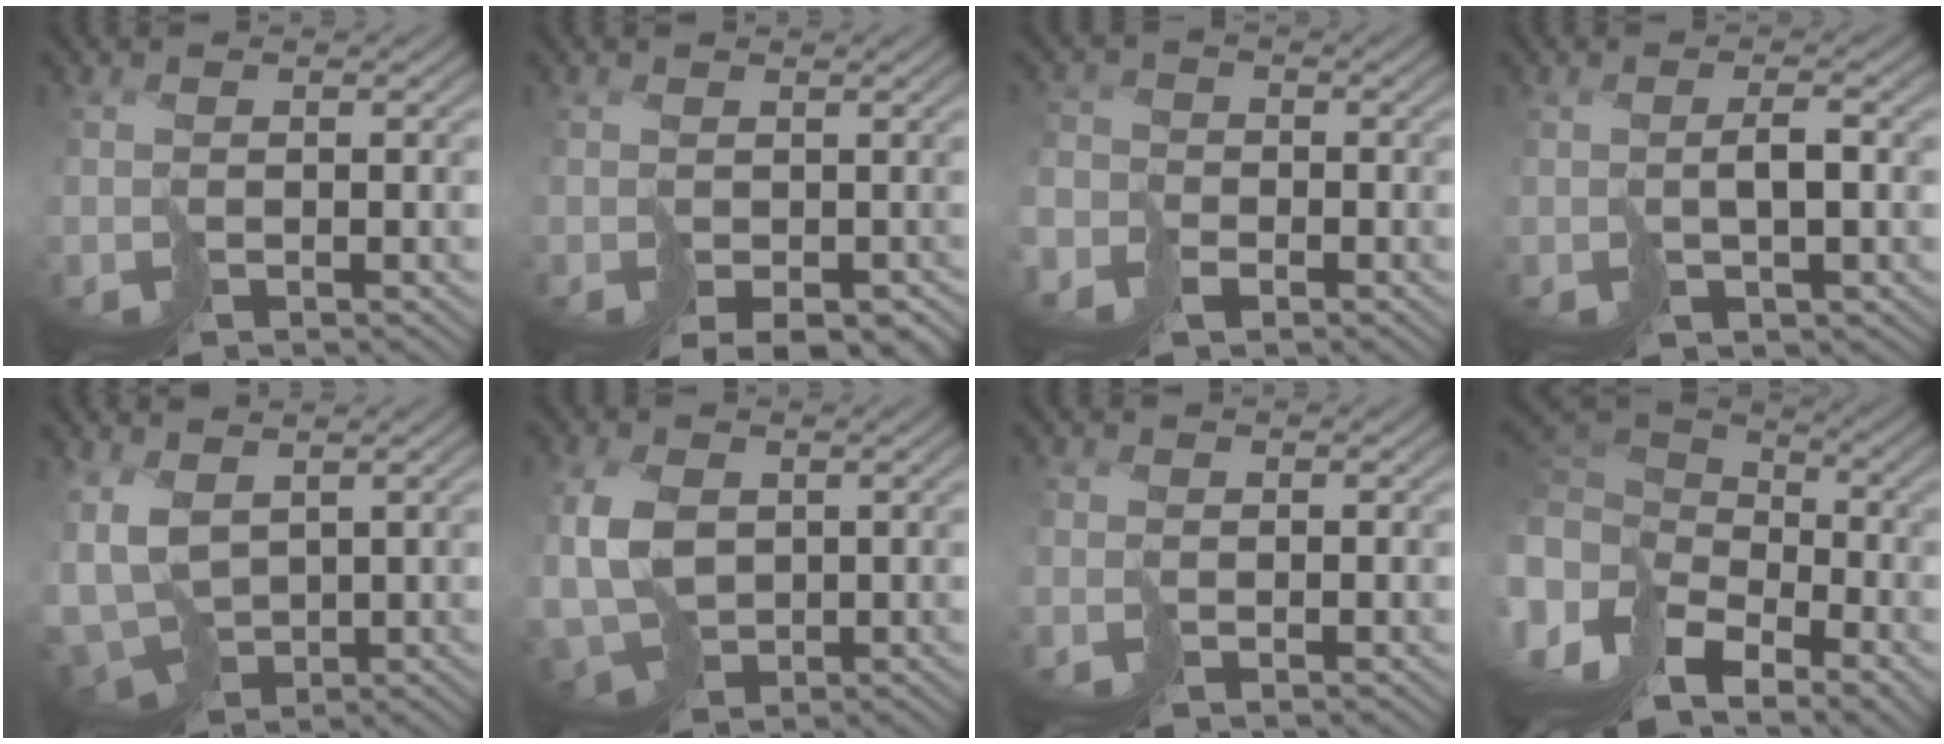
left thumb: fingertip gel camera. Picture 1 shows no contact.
{"total": 4.3, "force": [-1.7, 3.0, 2.7], "torque": [-0.048, -0.020, -0.007]}
{"total": 3.9, "force": [-2.7, 2.6, 1.0], "torque": [-0.016, -0.003, -0.062]}
{"total": 2.4, "force": [0.3, 1.1, 2.1], "torque": [-0.044, 0.002, 0.015]}
{"total": 7.7, "force": [-0.3, 5.3, 5.7], "torque": [-0.152, -0.029, 0.005]}
{"total": 7.2, "force": [0.4, 5.0, 5.2], "torque": [-0.141, -0.004, 0.005]}
{"total": 0.7, "force": [-0.2, -0.1, -0.7], "torque": [0.021, 0.001, -0.009]}
{"total": 12.6, "force": [-3.0, 8.1, 9.1], "torque": [-0.249, -0.018, -0.033]}